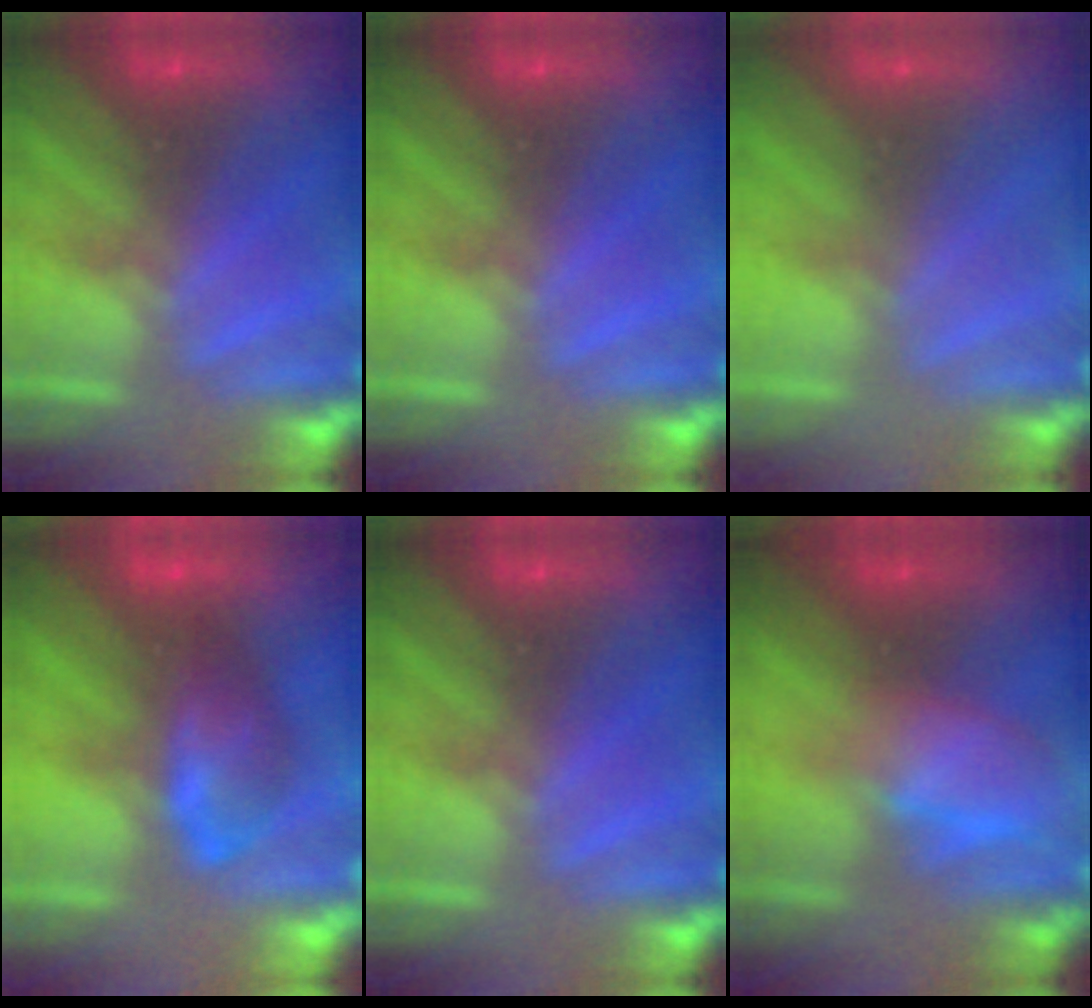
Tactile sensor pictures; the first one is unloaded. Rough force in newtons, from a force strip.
{"total": 0.0}
{"total": 2.6}
{"total": 8.8}
{"total": 0.0}
{"total": 2.9}